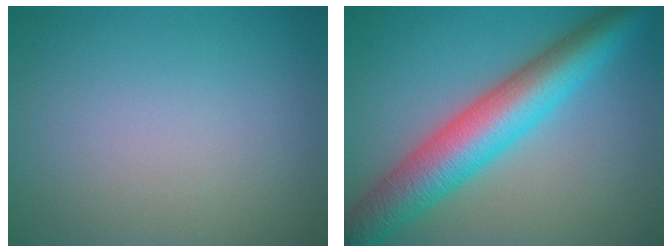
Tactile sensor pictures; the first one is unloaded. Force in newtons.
{"total": 8.7, "press": 8.7, "slide": 0.1}